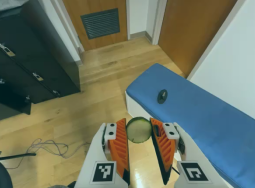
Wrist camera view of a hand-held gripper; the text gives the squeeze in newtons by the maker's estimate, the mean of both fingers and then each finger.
{"total": 9.6, "left": 9.8, "right": 9.4}